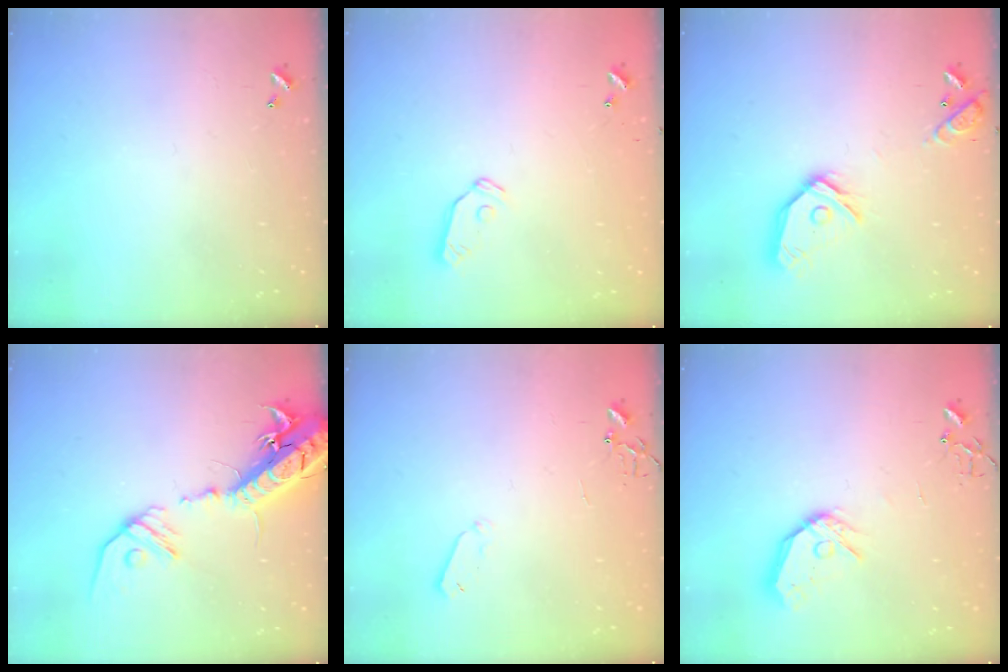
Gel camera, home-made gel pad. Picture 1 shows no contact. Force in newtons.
{"total": 6.6, "press": 6.6, "slide": 0.4}
{"total": 15.7, "press": 15.5, "slide": 2.4}
{"total": 19.2, "press": 18.8, "slide": 3.9}
{"total": 4.0, "press": 3.9, "slide": 0.8}
{"total": 12.0, "press": 11.9, "slide": 1.6}